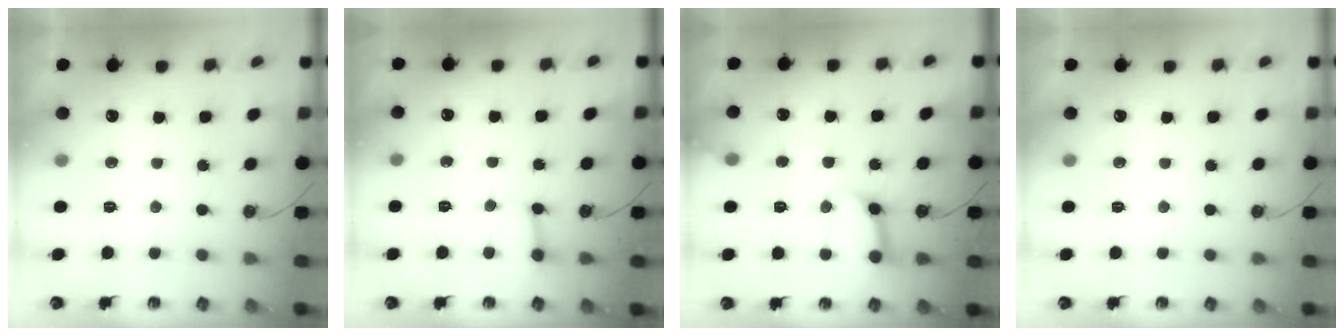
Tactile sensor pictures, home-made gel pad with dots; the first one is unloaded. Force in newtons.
{"total": 3.0, "press": 3.0, "slide": 0.3}
{"total": 10.9, "press": 10.8, "slide": 1.5}
{"total": 0.0}